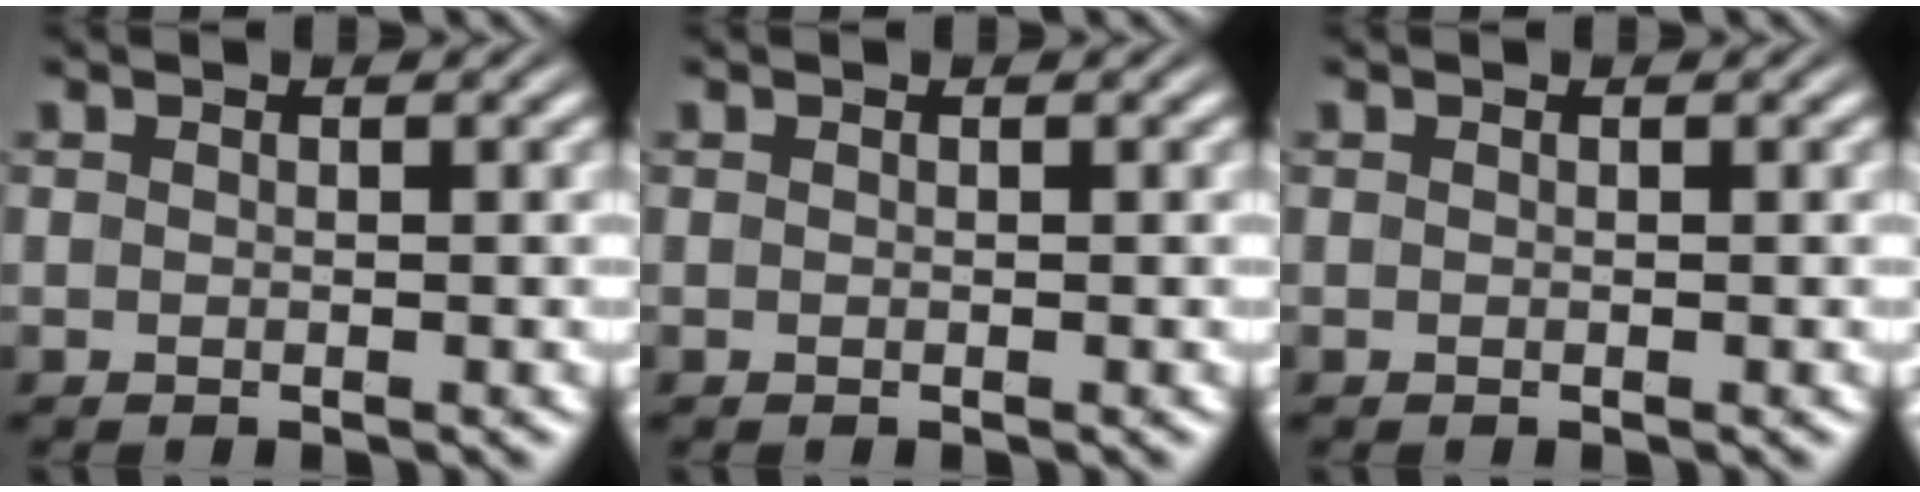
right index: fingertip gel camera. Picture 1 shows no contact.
{"total": 0.0}
{"total": 0.0}